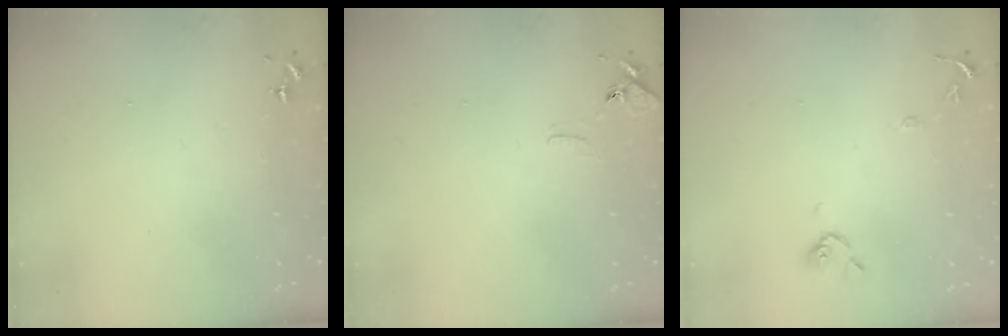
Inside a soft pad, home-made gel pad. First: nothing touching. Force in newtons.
{"total": 6.2, "press": 6.1, "slide": 0.6}
{"total": 8.6, "press": 8.6, "slide": 0.7}